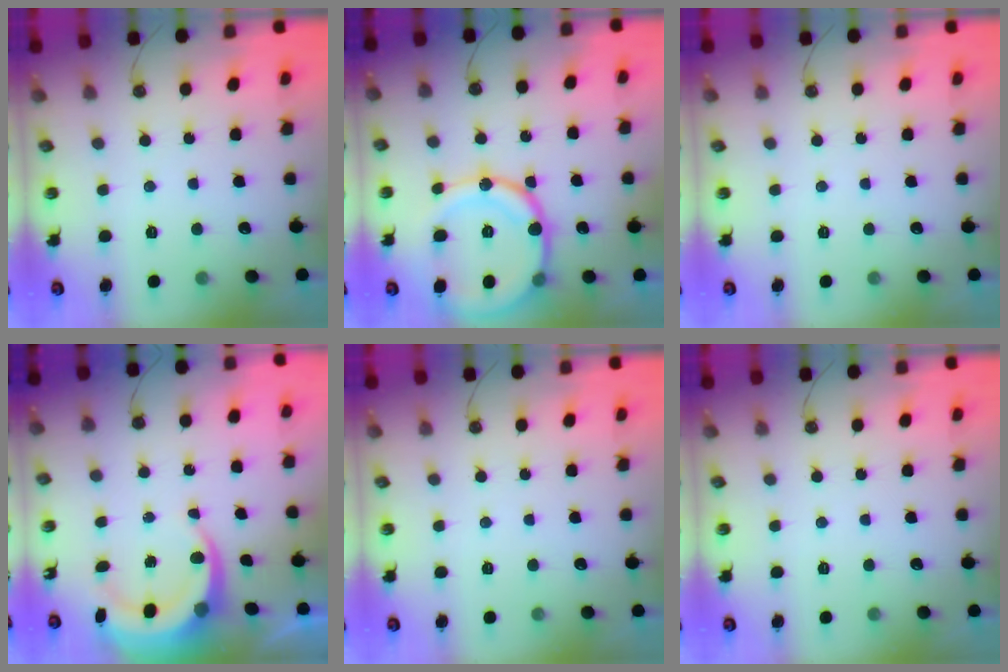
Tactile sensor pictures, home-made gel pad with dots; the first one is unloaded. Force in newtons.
{"total": 19.5, "press": 19.4, "slide": 2.1}
{"total": 0.0}
{"total": 7.6, "press": 7.5, "slide": 1.4}
{"total": 0.0}
{"total": 0.0}